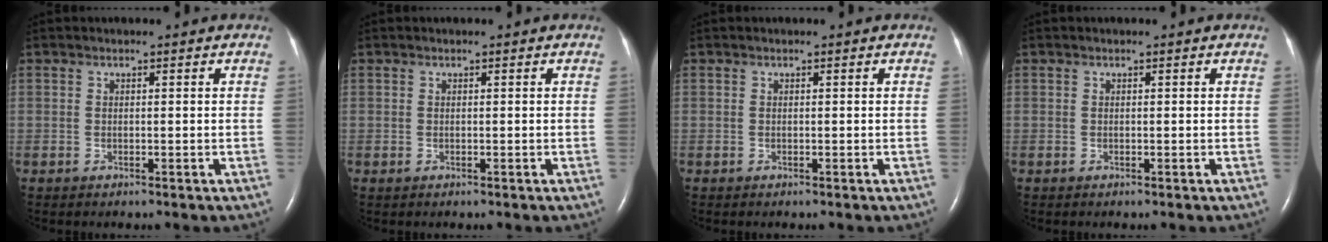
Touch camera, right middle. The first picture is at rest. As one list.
[{"total": 0.0}, {"total": 0.0}, {"total": 0.0}]